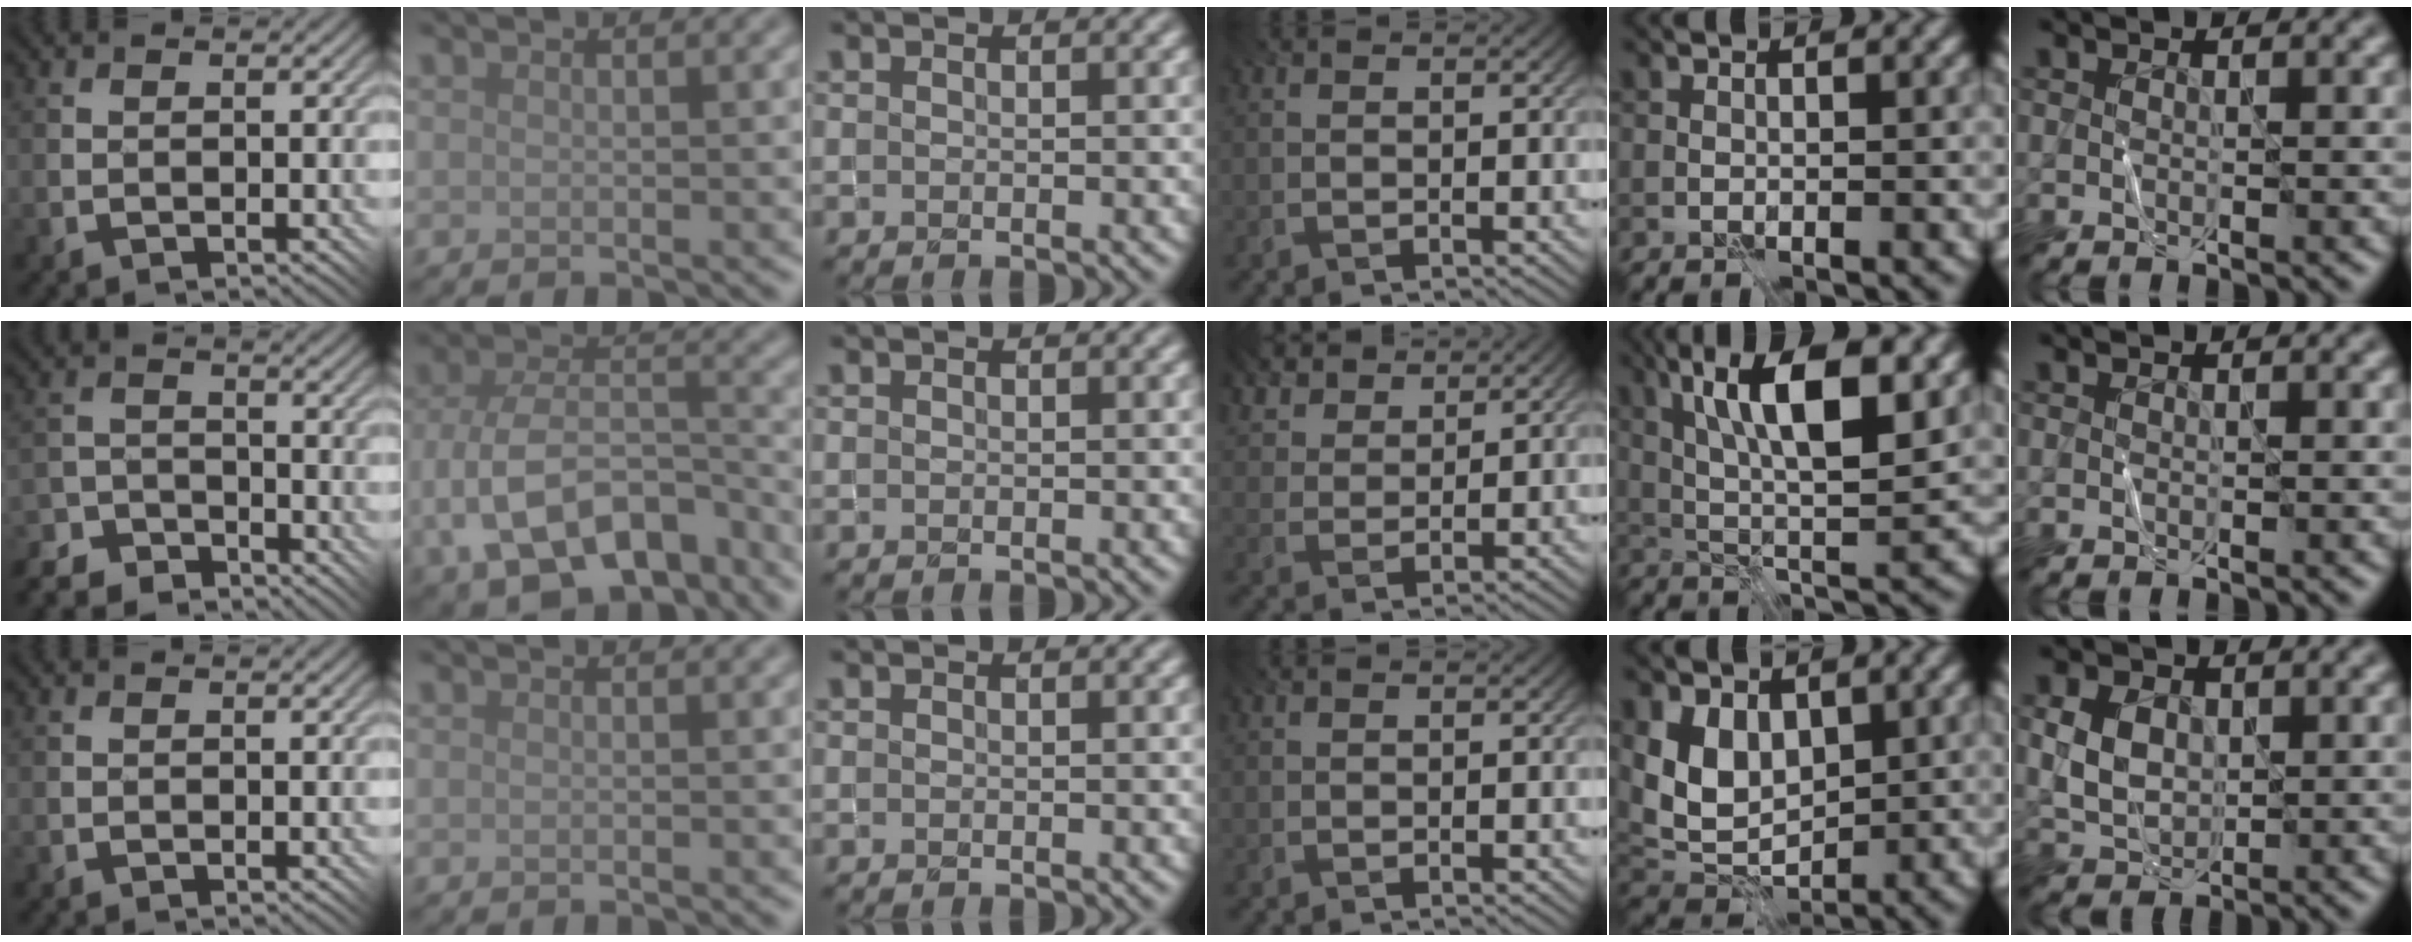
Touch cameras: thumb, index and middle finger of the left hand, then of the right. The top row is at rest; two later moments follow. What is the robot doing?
{"motion": "fold", "object": "shorts"}